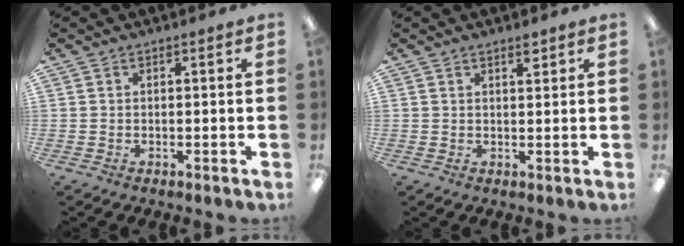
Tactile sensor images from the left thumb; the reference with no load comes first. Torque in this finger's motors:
{"motor_torque": [-0.03, 0.01, -0.16, -0.16, 0.03]}